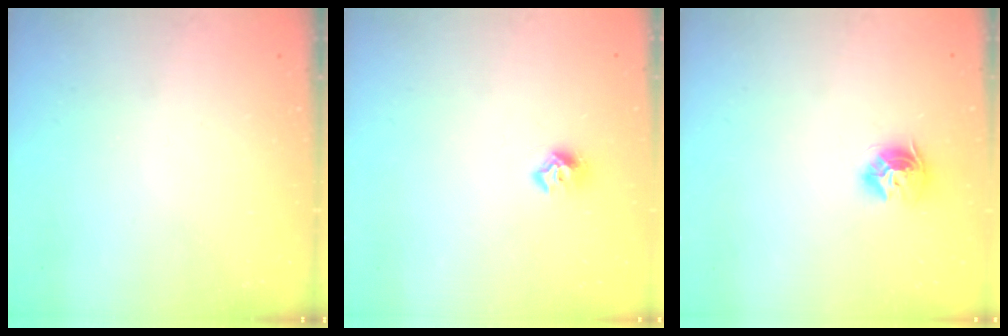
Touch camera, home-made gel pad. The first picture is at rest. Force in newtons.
{"total": 7.3, "press": 7.3, "slide": 0.6}
{"total": 9.3, "press": 9.3, "slide": 1.0}